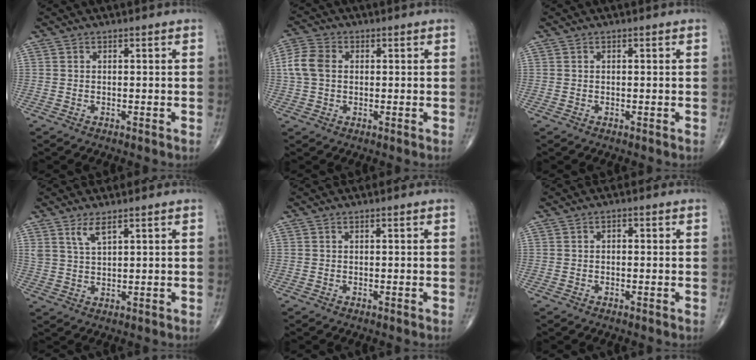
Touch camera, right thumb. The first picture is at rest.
{"total": 6.2, "force": [0.5, 4.6, 4.2], "torque": [-0.096, 0.015, 0.007]}
{"total": 0.0}
{"total": 3.6, "force": [2.4, 1.0, 2.5], "torque": [-0.050, -0.015, 0.053]}
{"total": 0.0}
{"total": 1.0, "force": [0.1, 0.6, 0.8], "torque": [-0.009, 0.004, -0.001]}